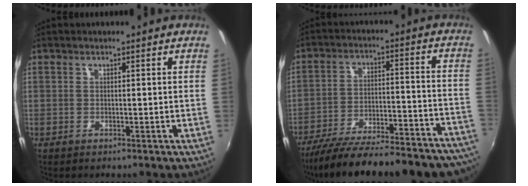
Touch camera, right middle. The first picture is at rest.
{"total": 30.6, "force": [-26.8, 6.2, 13.4], "torque": [-0.222, -0.037, -0.358]}